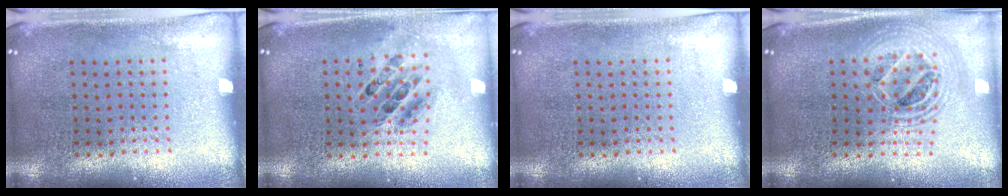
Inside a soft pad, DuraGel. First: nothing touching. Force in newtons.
{"total": 0.7, "press": 0.7, "slide": 0.1}
{"total": 0.0}
{"total": 2.1, "press": 1.7, "slide": 1.3}